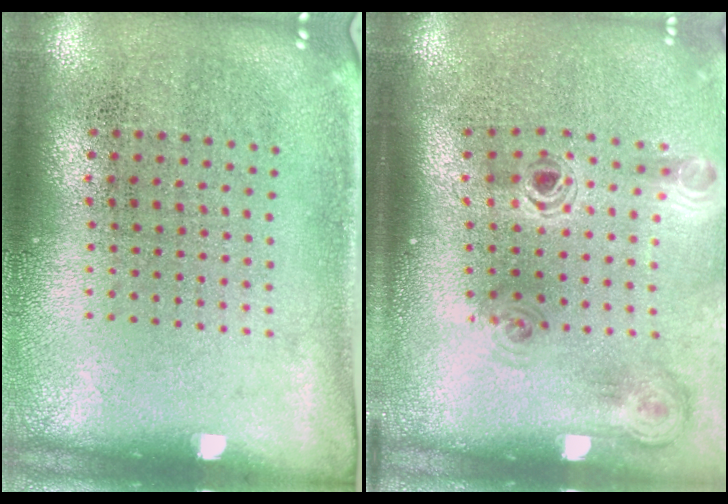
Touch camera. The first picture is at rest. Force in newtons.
{"total": 1.4, "press": 1.2, "slide": 0.8}